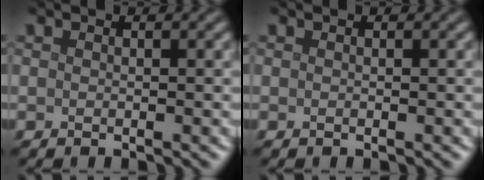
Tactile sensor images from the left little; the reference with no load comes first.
{"total": 0.0}